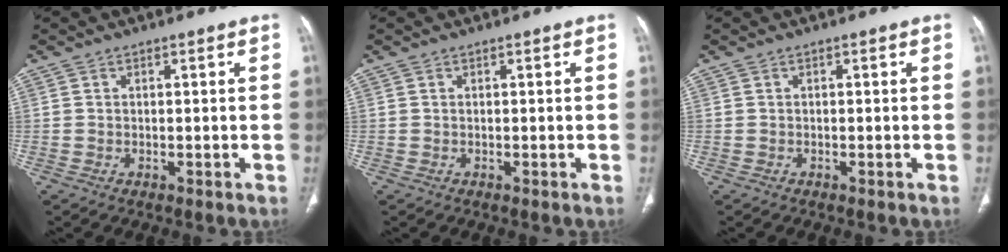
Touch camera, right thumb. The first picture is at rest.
{"total": 0.0}
{"total": 0.0}